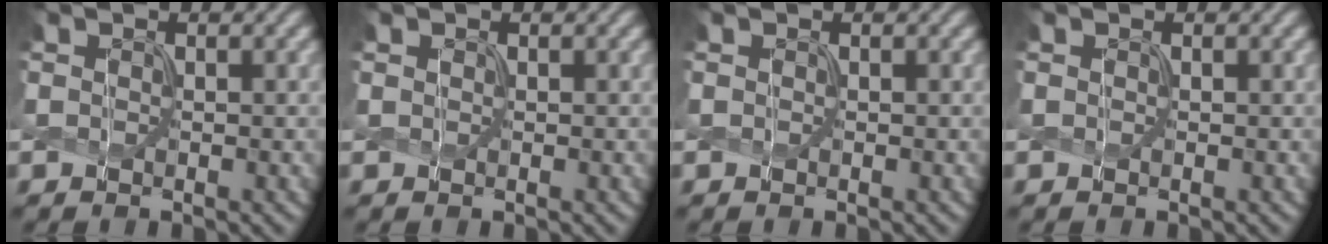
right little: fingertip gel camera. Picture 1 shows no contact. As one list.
[{"total": 0.0}, {"total": 0.0}, {"total": 0.0}]